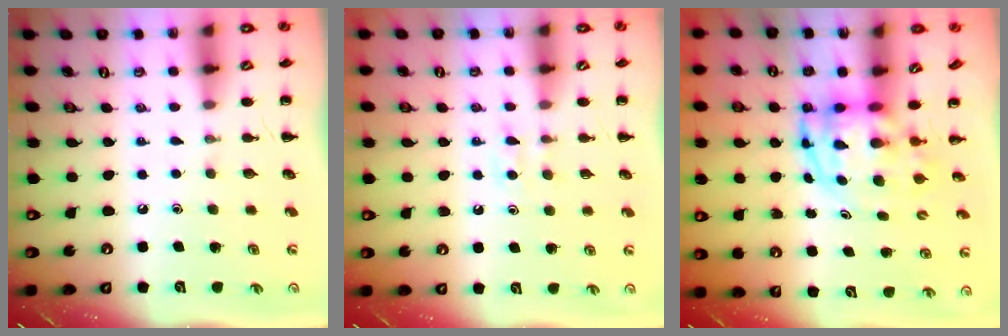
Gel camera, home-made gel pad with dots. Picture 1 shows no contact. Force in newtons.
{"total": 4.6, "press": 4.5, "slide": 1.2}
{"total": 4.6, "press": 4.5, "slide": 0.9}